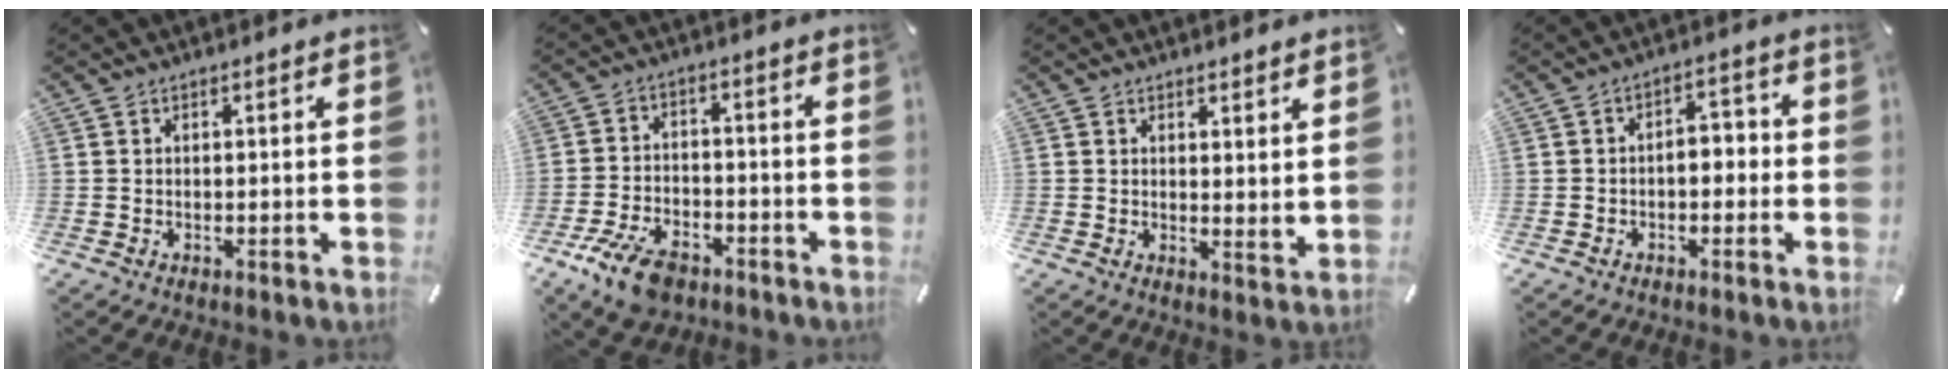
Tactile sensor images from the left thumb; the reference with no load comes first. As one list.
[{"total": 9.6, "force": [-6.1, 5.3, 5.2], "torque": [-0.109, 0.030, -0.112]}, {"total": 2.5, "force": [2.4, 0.7, 0.2], "torque": [0.008, -0.019, 0.043]}, {"total": 4.3, "force": [-1.7, 2.8, 2.9], "torque": [-0.045, 0.013, -0.035]}]